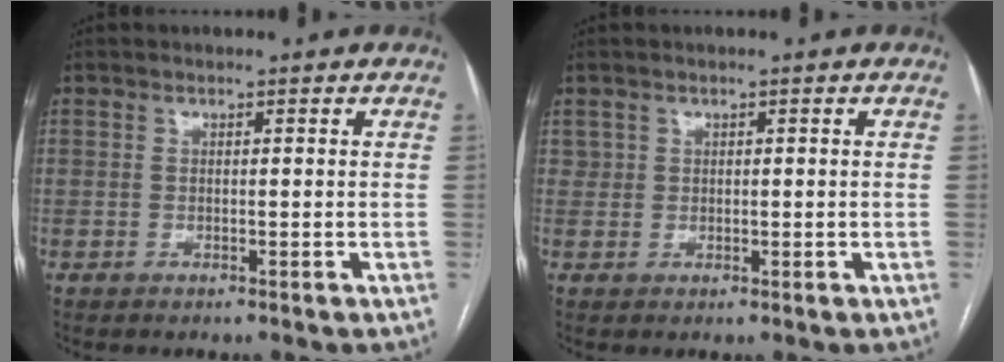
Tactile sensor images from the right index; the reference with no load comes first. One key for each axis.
{"total": 1.1, "fx": 0.5, "fy": 1.0, "fz": 0.1, "tx": 0.007, "ty": 0.004, "tz": 0.008}